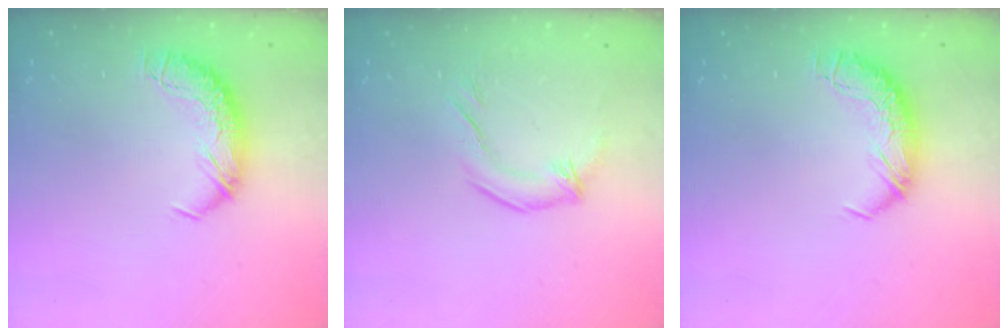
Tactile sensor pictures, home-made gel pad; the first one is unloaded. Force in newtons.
{"total": 1.5, "press": 1.2, "slide": 0.8}
{"total": 0.0}